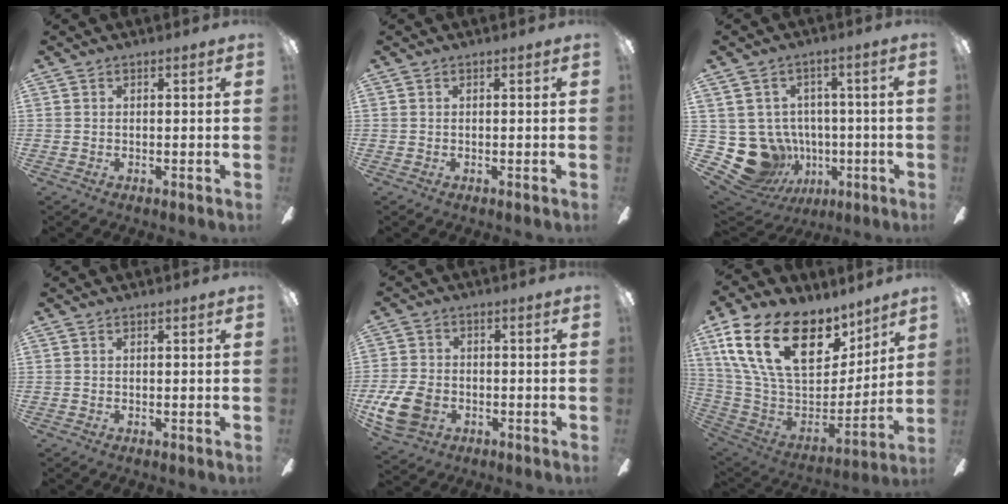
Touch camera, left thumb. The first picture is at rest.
{"total": 0.0}
{"total": 14.0, "force": [-3.4, 12.6, 5.2], "torque": [-0.143, 0.008, -0.038]}
{"total": 0.0}
{"total": 10.1, "force": [-3.4, 7.1, 6.3], "torque": [-0.149, 0.010, -0.060]}
{"total": 25.9, "force": [13.2, 14.5, 17.0], "torque": [-0.320, -0.072, 0.240]}